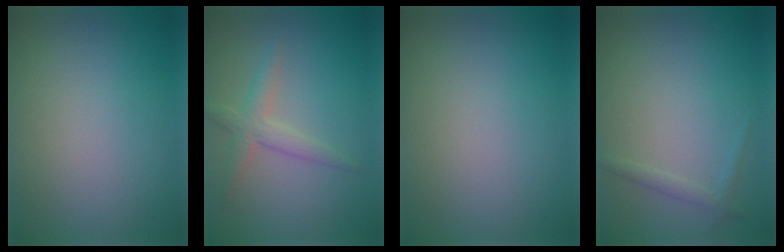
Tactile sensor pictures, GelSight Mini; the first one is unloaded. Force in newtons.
{"total": 2.5, "press": 2.5, "slide": 0.1}
{"total": 0.0}
{"total": 1.0, "press": 1.0, "slide": 0.0}